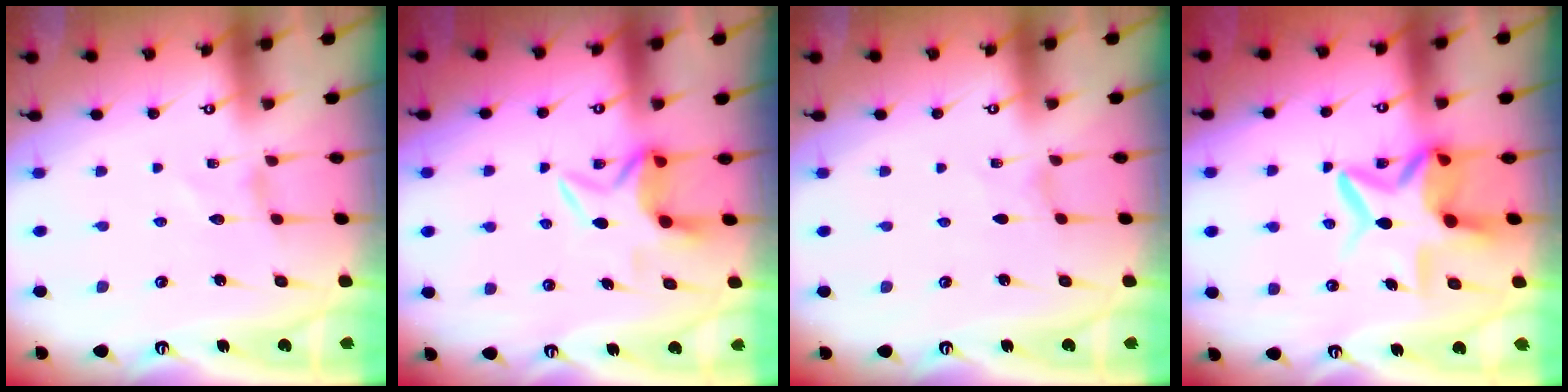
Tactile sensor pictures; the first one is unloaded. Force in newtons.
{"total": 4.7, "press": 4.6, "slide": 0.9}
{"total": 0.0}
{"total": 11.4, "press": 11.3, "slide": 1.5}